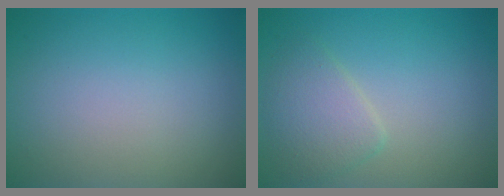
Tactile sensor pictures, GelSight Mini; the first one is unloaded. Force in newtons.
{"total": 2.9, "press": 2.9, "slide": 0.1}